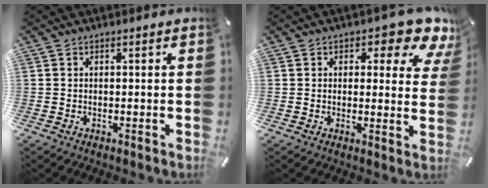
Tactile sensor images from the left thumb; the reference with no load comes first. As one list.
[{"total": 7.3, "force": [4.4, 3.5, 4.6], "torque": [-0.052, -0.028, 0.070]}]